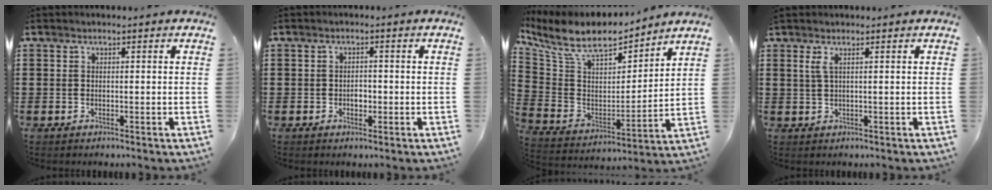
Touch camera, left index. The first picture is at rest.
{"total": 1.6, "force": [-0.3, 1.0, 1.2], "torque": [-0.025, 0.003, -0.006]}
{"total": 9.0, "force": [7.5, 3.2, 4.0], "torque": [-0.118, -0.046, 0.129]}
{"total": 1.5, "force": [0.6, 0.1, 1.4], "torque": [-0.038, -0.003, 0.008]}